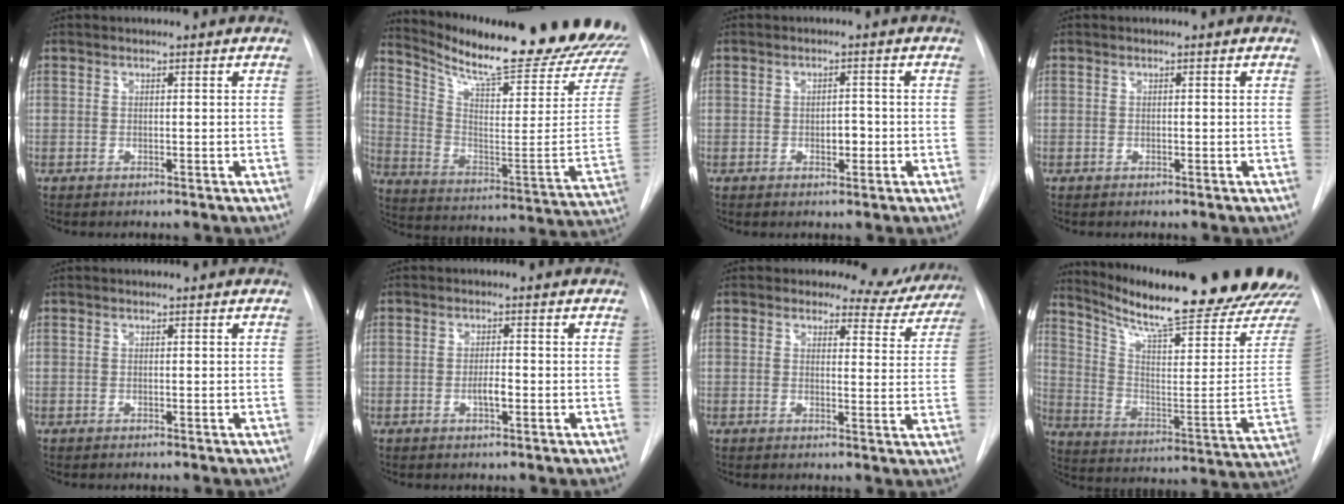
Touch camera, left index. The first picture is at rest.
{"total": 26.5, "force": [23.8, 2.1, 11.4], "torque": [-0.186, -0.100, 0.321]}
{"total": 2.1, "force": [-0.6, 1.2, 1.6], "torque": [-0.019, 0.004, -0.006]}
{"total": 0.0}
{"total": 0.0}
{"total": 2.2, "force": [-0.7, 0.5, 2.0], "torque": [-0.035, 0.001, -0.012]}
{"total": 8.4, "force": [7.6, 3.4, 0.5], "torque": [0.022, -0.021, 0.063]}
{"total": 27.0, "force": [23.5, 1.6, 13.2], "torque": [-0.209, -0.085, 0.318]}